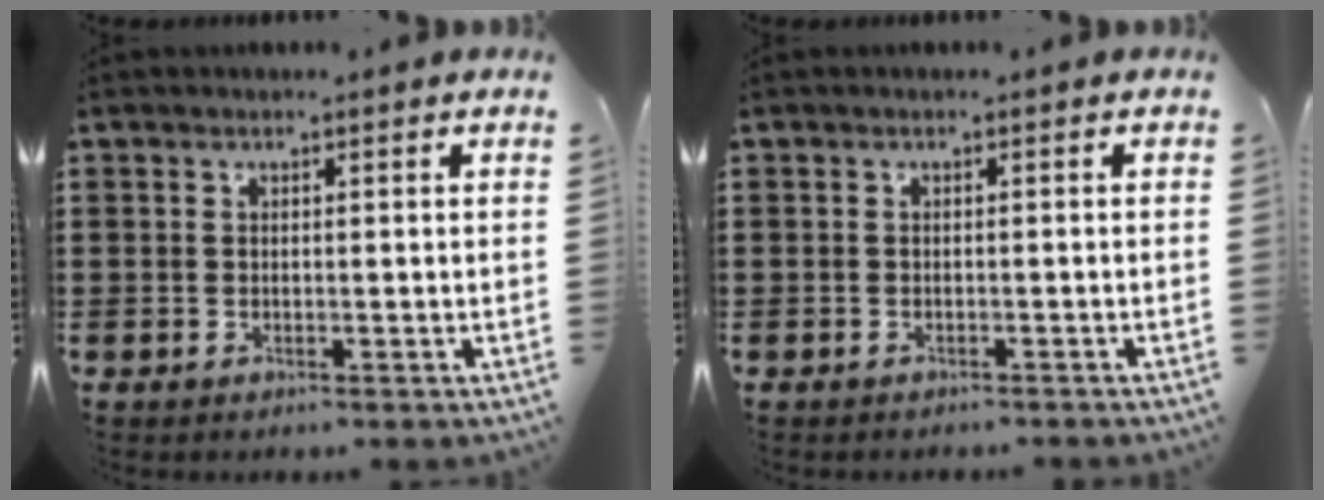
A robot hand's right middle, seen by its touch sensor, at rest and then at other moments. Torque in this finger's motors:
{"motor_torque": [1.62, 0.52, 0.02, -0.04]}